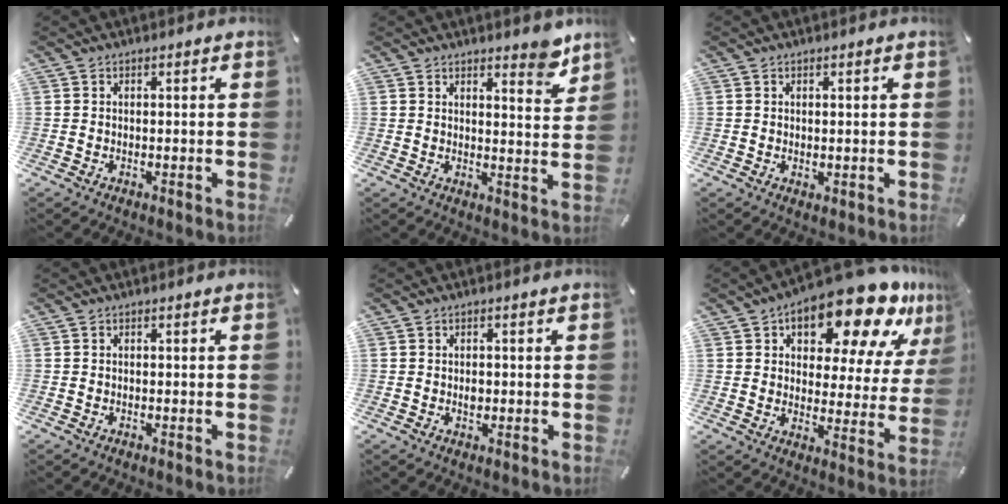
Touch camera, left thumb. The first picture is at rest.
{"total": 5.7, "force": [4.8, 2.1, 2.3], "torque": [-0.010, -0.038, 0.079]}
{"total": 0.7, "force": [0.4, 0.6, 0.2], "torque": [-0.004, 0.001, 0.007]}
{"total": 0.0}
{"total": 1.5, "force": [0.0, 1.1, 1.0], "torque": [-0.012, 0.001, -0.003]}
{"total": 19.8, "force": [13.7, 8.2, 11.6], "torque": [-0.162, -0.101, 0.224]}